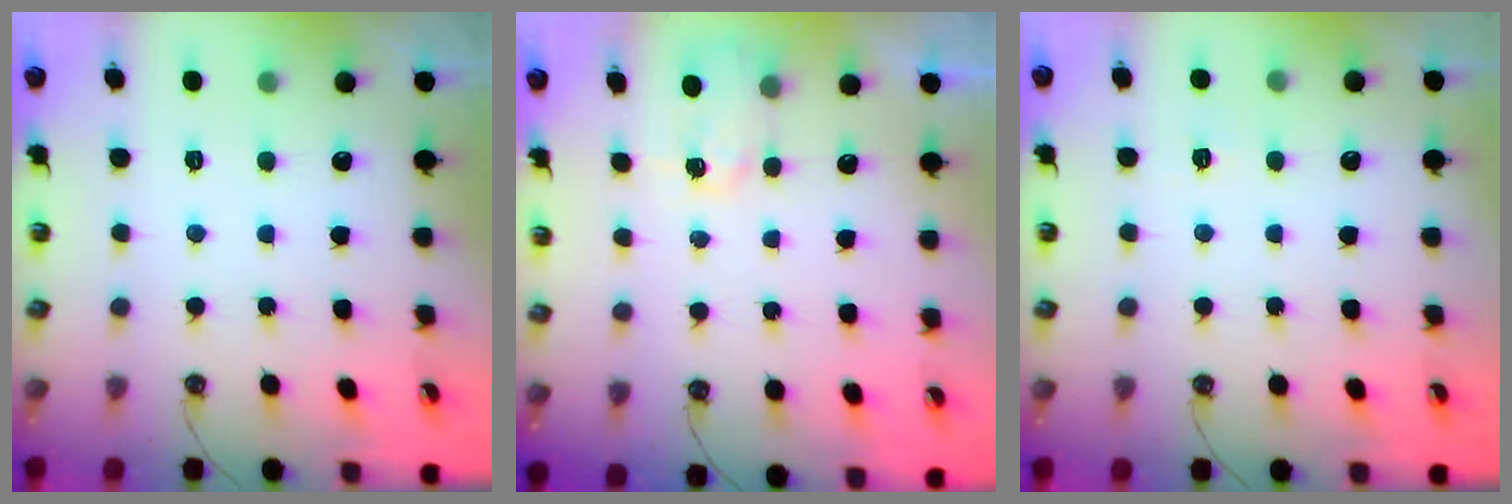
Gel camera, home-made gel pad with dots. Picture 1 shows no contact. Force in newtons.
{"total": 2.9, "press": 2.9, "slide": 0.4}
{"total": 3.0, "press": 3.0, "slide": 0.3}